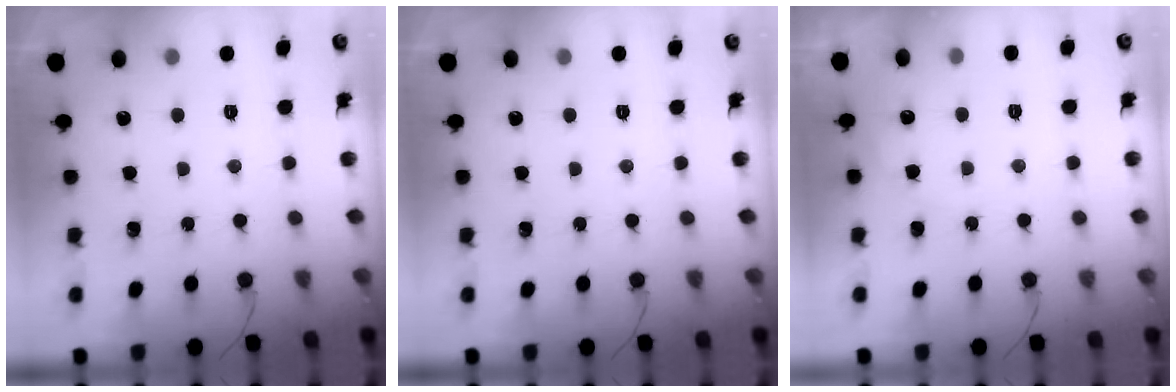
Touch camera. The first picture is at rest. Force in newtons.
{"total": 0.0}
{"total": 3.5, "press": 3.5, "slide": 0.2}